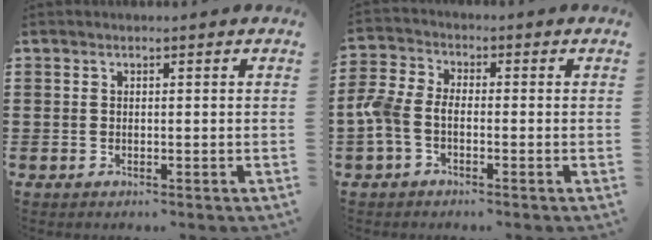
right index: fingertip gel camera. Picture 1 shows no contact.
{"total": 4.6, "force": [-1.5, 2.8, 3.3], "torque": [-0.104, -0.007, -0.042]}